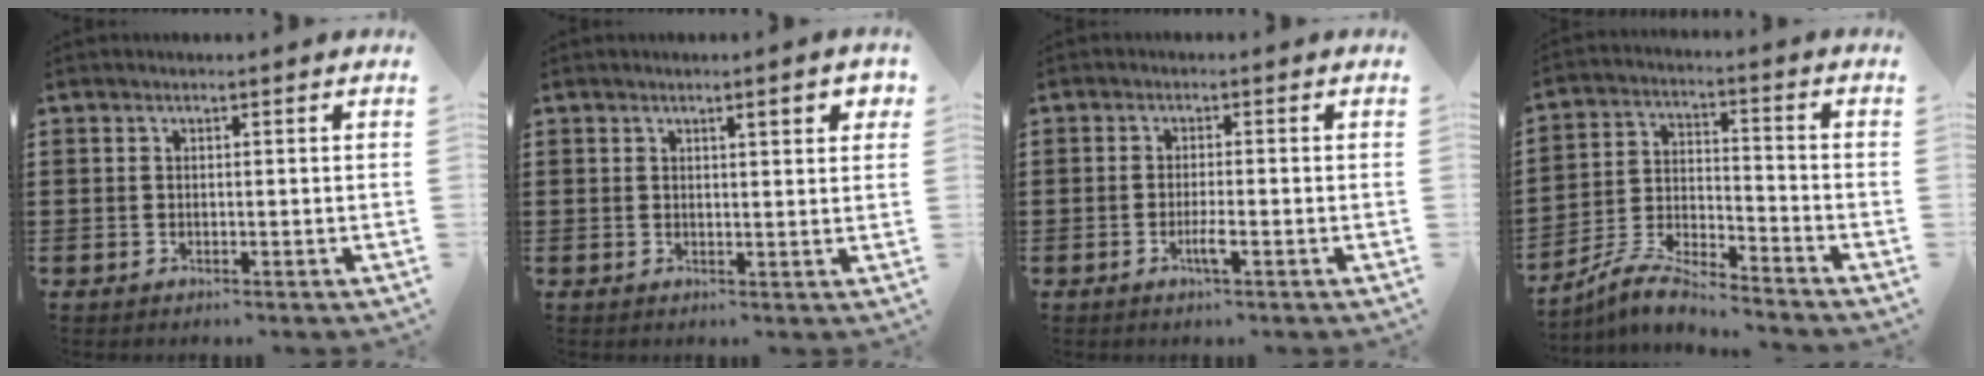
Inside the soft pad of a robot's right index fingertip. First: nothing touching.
{"total": 2.6, "force": [1.2, 0.5, 2.3], "torque": [-0.037, 0.001, 0.016]}
{"total": 2.7, "force": [-1.2, 0.1, 2.4], "torque": [-0.048, -0.005, -0.025]}
{"total": 6.8, "force": [-6.5, 0.6, 2.0], "torque": [-0.056, 0.001, -0.130]}